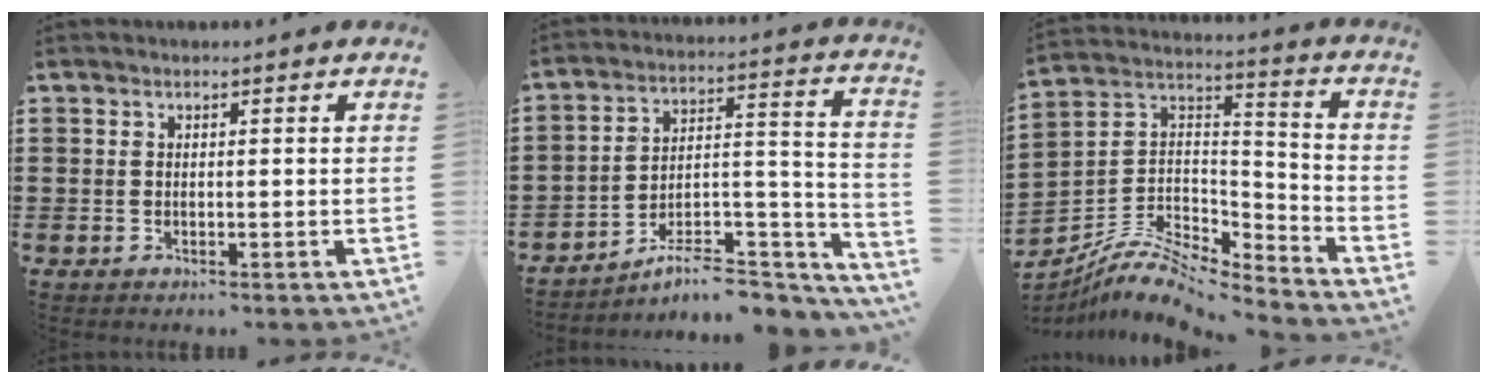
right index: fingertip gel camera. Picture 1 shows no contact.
{"total": 6.9, "force": [-5.6, 2.0, 3.4], "torque": [-0.048, -0.001, -0.105]}
{"total": 9.3, "force": [-7.8, 3.1, 4.0], "torque": [-0.083, 0.014, -0.153]}